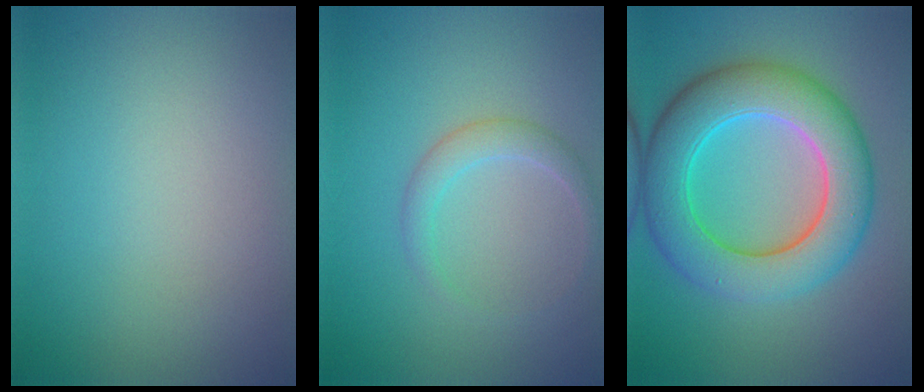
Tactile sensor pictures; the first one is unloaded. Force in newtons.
{"total": 1.9, "press": 1.9, "slide": 0.0}
{"total": 9.0, "press": 9.0, "slide": 0.4}